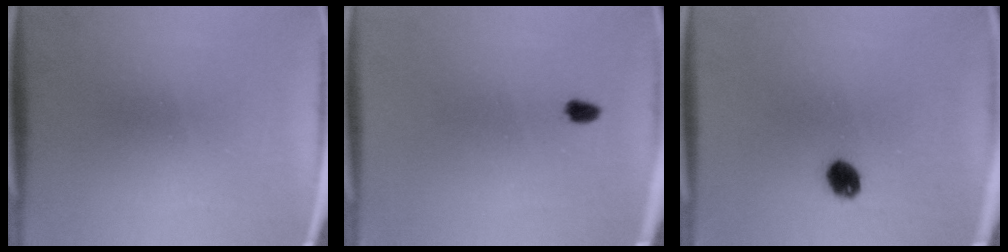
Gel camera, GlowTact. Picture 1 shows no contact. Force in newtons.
{"total": 1.4}
{"total": 4.2}